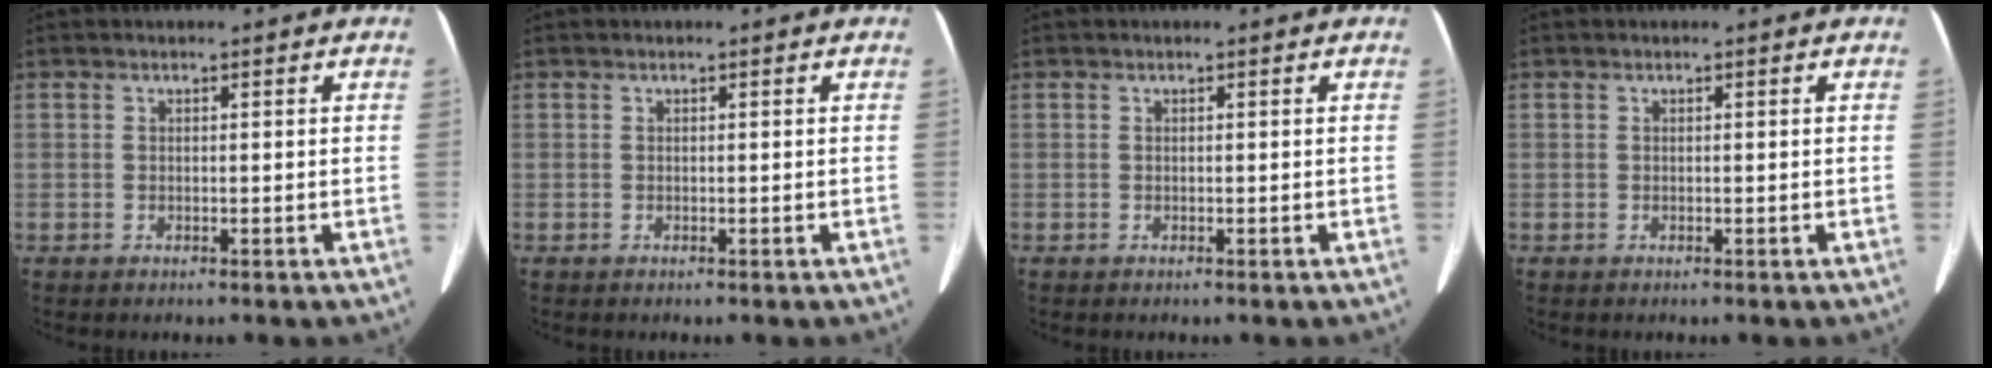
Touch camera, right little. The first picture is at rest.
{"total": 0.0}
{"total": 0.0}
{"total": 0.0}